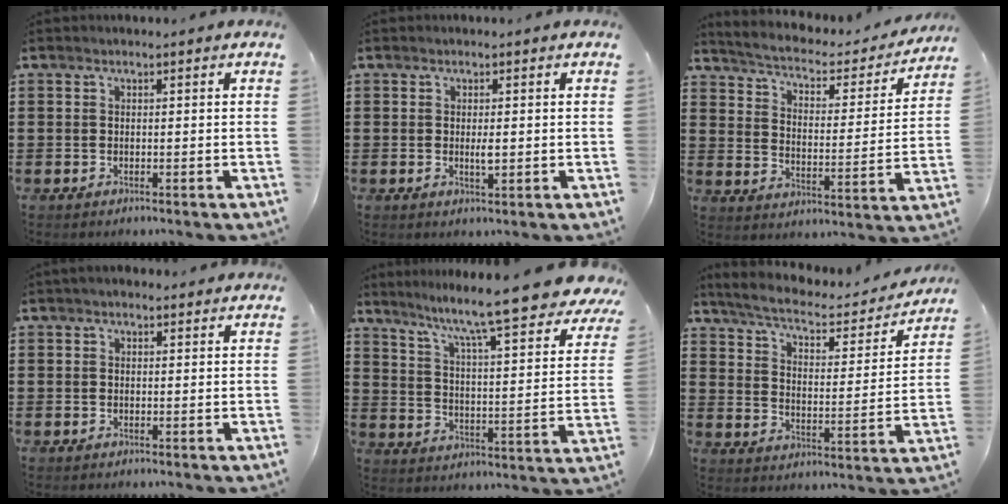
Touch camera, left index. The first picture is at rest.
{"total": 1.8, "force": [0.1, 0.4, 1.8], "torque": [-0.033, -0.002, 0.002]}
{"total": 3.1, "force": [2.7, 0.7, 1.3], "torque": [-0.042, -0.026, 0.037]}
{"total": 1.1, "force": [0.7, 0.7, 0.5], "torque": [-0.011, 0.006, 0.013]}
{"total": 9.8, "force": [8.3, -0.9, 5.2], "torque": [-0.114, -0.070, 0.129]}
{"total": 5.1, "force": [4.5, 1.1, 2.3], "torque": [-0.068, -0.028, 0.072]}